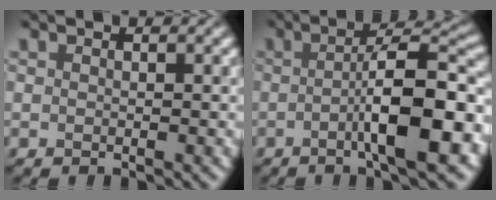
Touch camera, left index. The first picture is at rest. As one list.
[{"total": 8.9, "force": [-2.4, 2.1, 8.3], "torque": [-0.112, 0.016, -0.046]}]